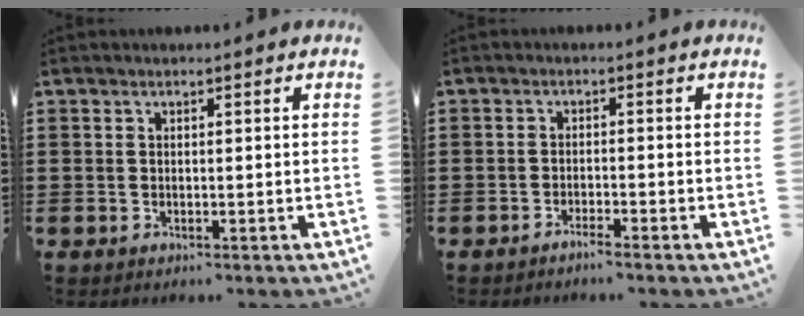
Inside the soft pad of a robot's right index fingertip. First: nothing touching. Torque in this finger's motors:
{"motor_torque": [0.57, 0.73, -0.24, -0.01]}